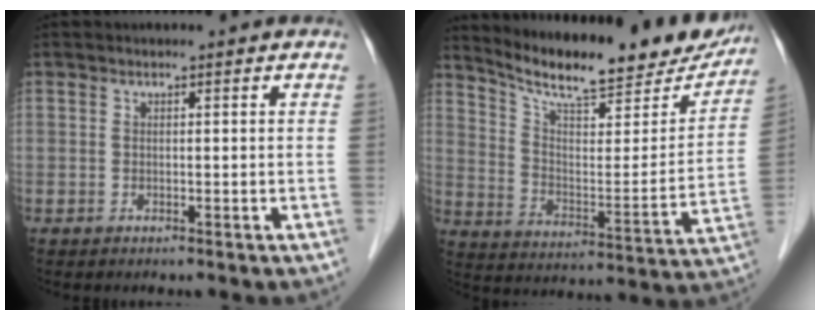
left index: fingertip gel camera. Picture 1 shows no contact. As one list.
[{"total": 22.8, "force": [20.4, 4.3, 9.4], "torque": [-0.141, -0.039, 0.286]}]